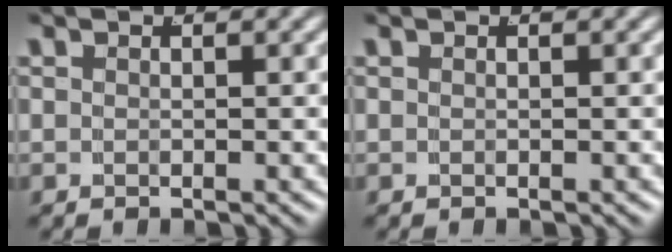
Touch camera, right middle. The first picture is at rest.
{"total": 0.0}